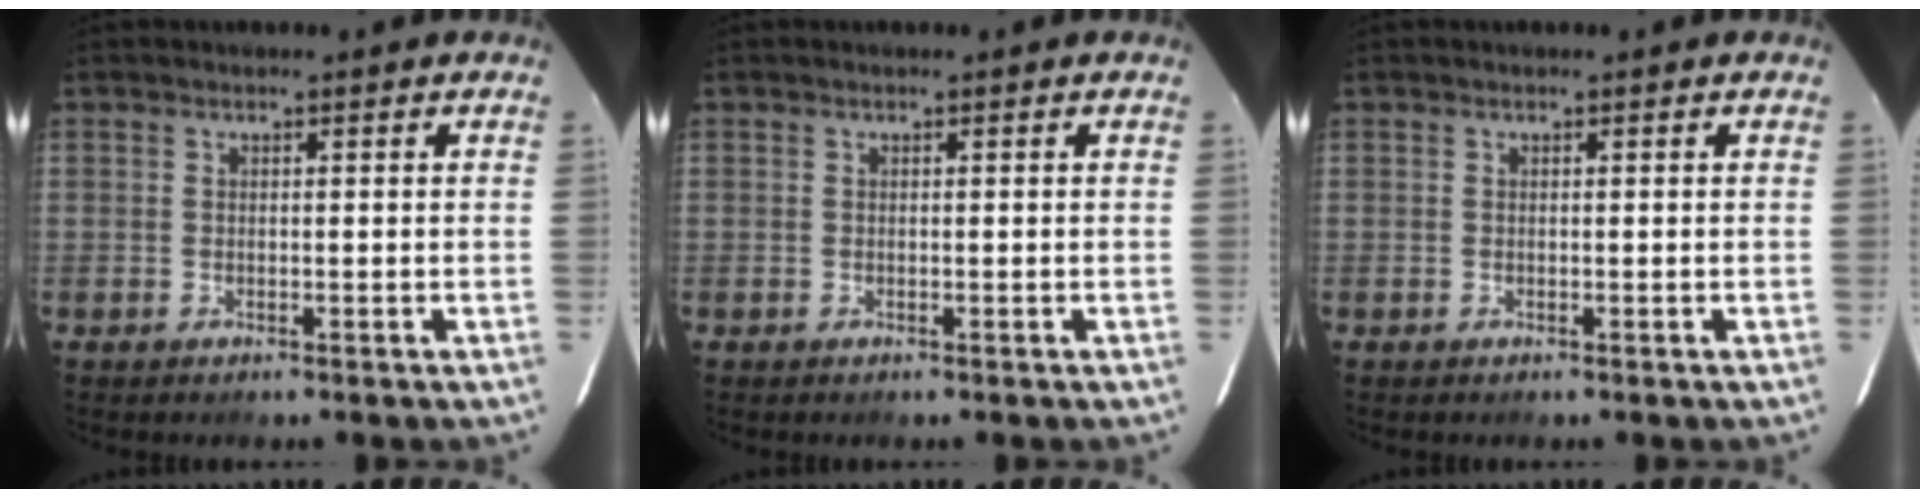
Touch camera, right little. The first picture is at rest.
{"total": 0.0}
{"total": 0.0}